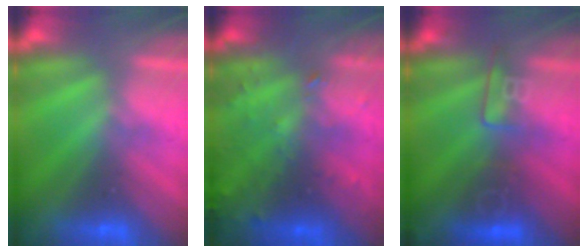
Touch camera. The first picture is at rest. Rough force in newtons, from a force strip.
{"total": 6.4}
{"total": 2.4}